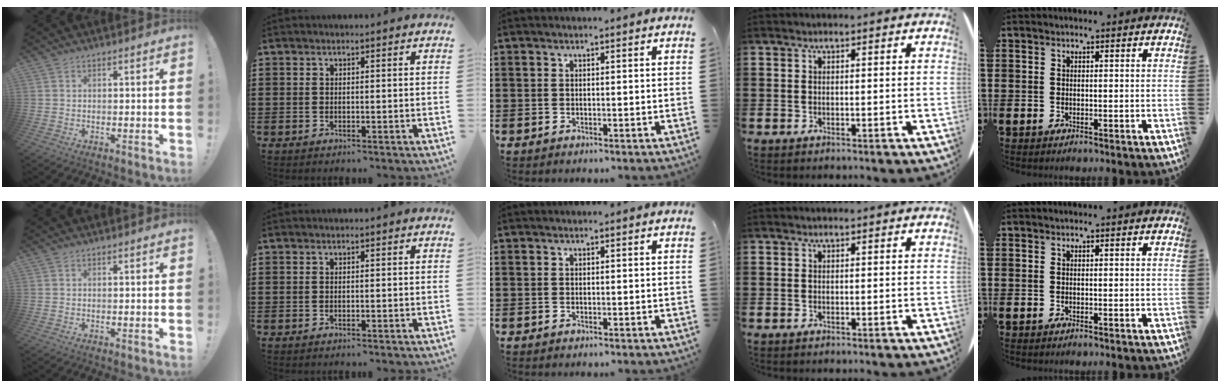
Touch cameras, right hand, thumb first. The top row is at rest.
{}